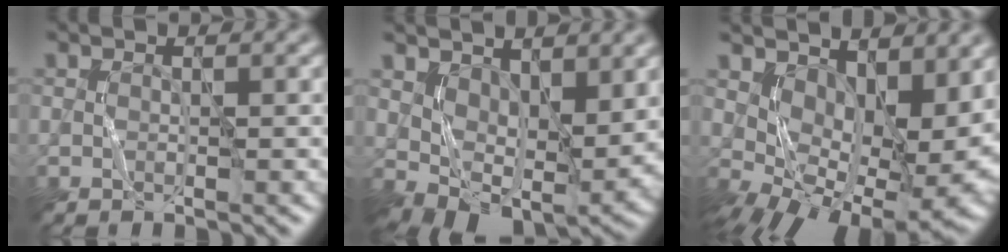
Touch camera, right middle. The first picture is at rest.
{"total": 7.4, "force": [1.3, 4.4, 5.7], "torque": [-0.106, -0.017, 0.039]}
{"total": 11.5, "force": [1.7, 5.6, 9.9], "torque": [-0.128, -0.009, 0.049]}